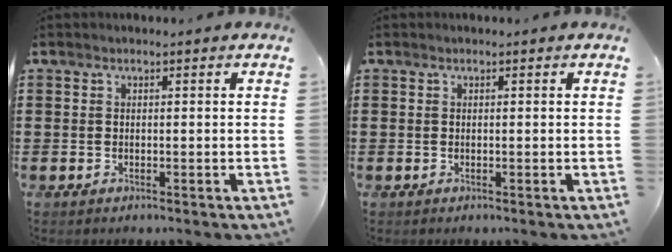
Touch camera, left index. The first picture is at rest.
{"total": 0.0}